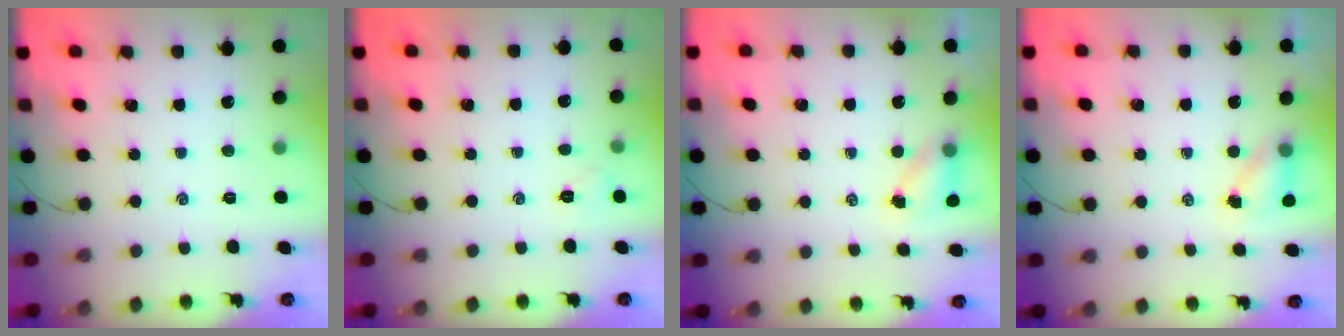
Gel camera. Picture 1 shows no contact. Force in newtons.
{"total": 4.6, "press": 4.4, "slide": 1.3}
{"total": 4.0, "press": 3.9, "slide": 0.6}
{"total": 4.0, "press": 3.9, "slide": 0.6}